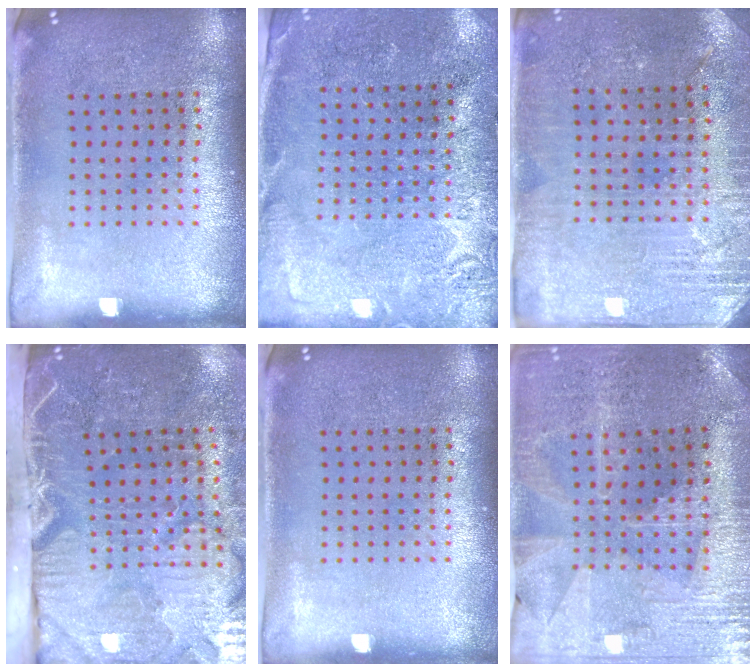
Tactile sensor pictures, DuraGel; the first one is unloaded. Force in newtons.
{"total": 2.7, "press": 2.6, "slide": 0.5}
{"total": 2.9, "press": 2.9, "slide": 0.4}
{"total": 5.4, "press": 4.4, "slide": 3.1}
{"total": 0.0}
{"total": 1.7, "press": 1.7, "slide": 0.3}